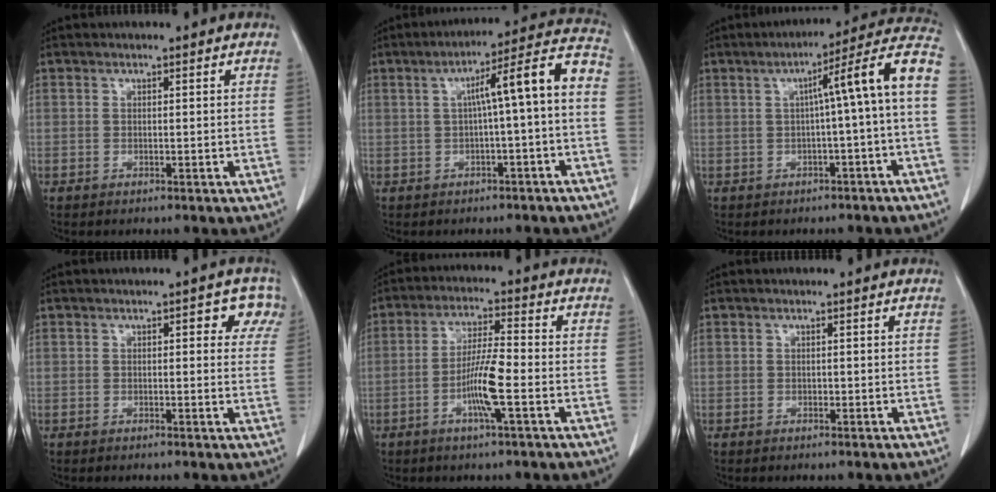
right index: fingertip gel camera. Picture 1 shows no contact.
{"total": 9.8, "force": [-0.3, 0.0, 9.8], "torque": [-0.136, 0.034, -0.008]}
{"total": 10.7, "force": [-0.2, -0.9, 10.7], "torque": [-0.138, 0.032, -0.010]}
{"total": 4.3, "force": [1.9, 2.0, 3.4], "torque": [-0.019, 0.010, 0.010]}
{"total": 7.5, "force": [-2.4, 0.1, 7.1], "torque": [-0.137, -0.003, -0.048]}
{"total": 0.0}